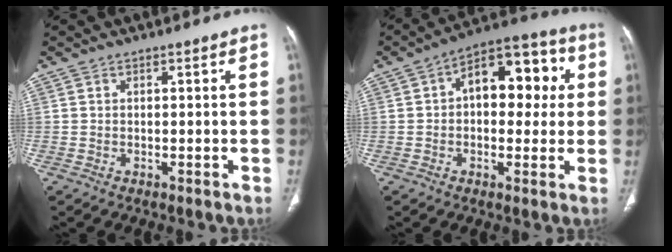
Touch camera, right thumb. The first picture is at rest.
{"total": 13.7, "force": [2.2, 8.2, 10.8], "torque": [-0.110, 0.030, 0.023]}